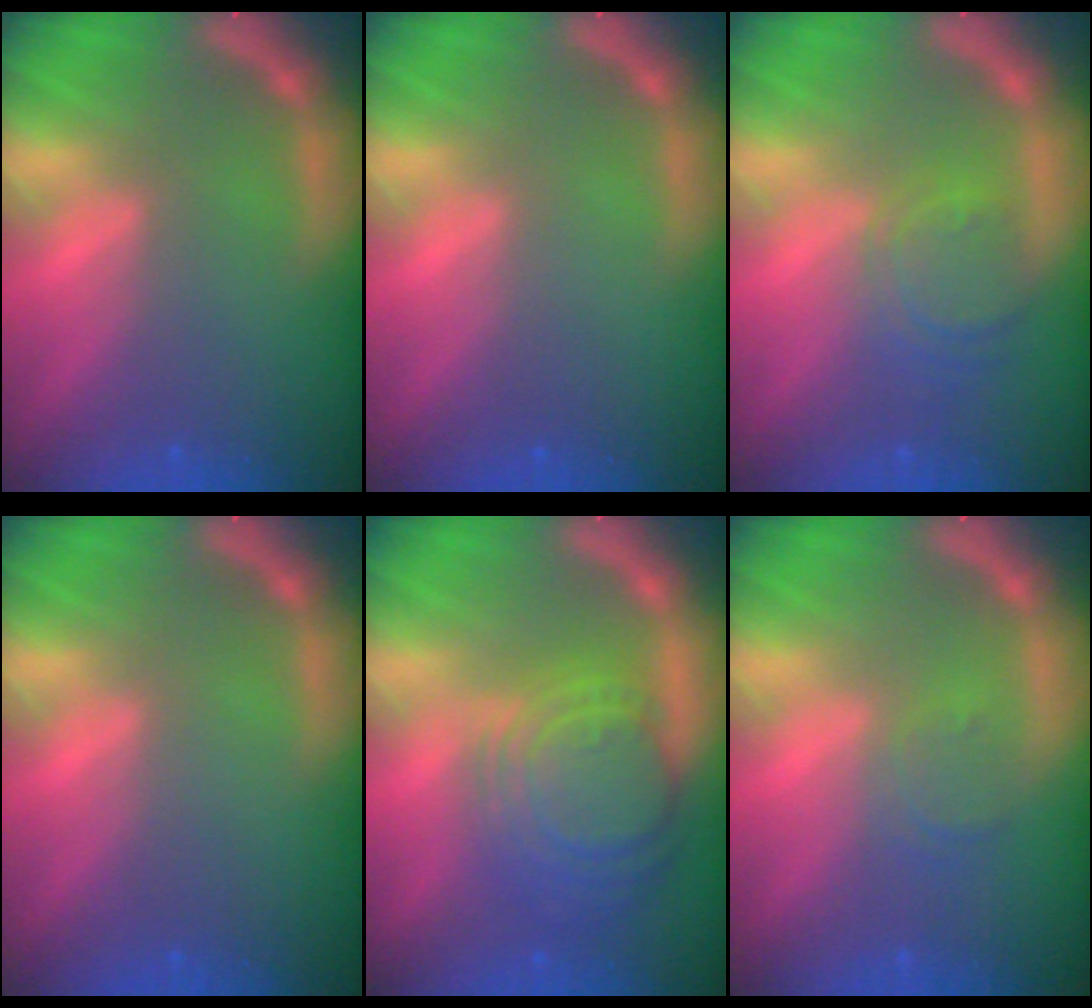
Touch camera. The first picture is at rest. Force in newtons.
{"total": 0.0}
{"total": 4.0}
{"total": 0.0}
{"total": 9.5}
{"total": 1.9}